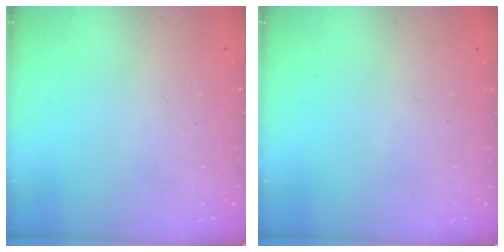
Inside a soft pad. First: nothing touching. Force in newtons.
{"total": 0.0}